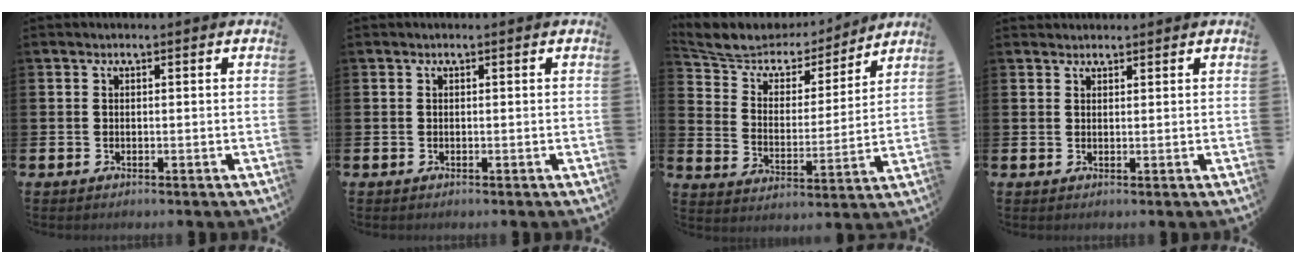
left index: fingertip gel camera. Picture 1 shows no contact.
{"total": 0.0}
{"total": 6.6, "force": [5.8, 3.0, 1.1], "torque": [-0.059, -0.039, 0.098]}
{"total": 1.4, "force": [1.3, 0.4, -0.1], "torque": [0.015, -0.004, 0.023]}